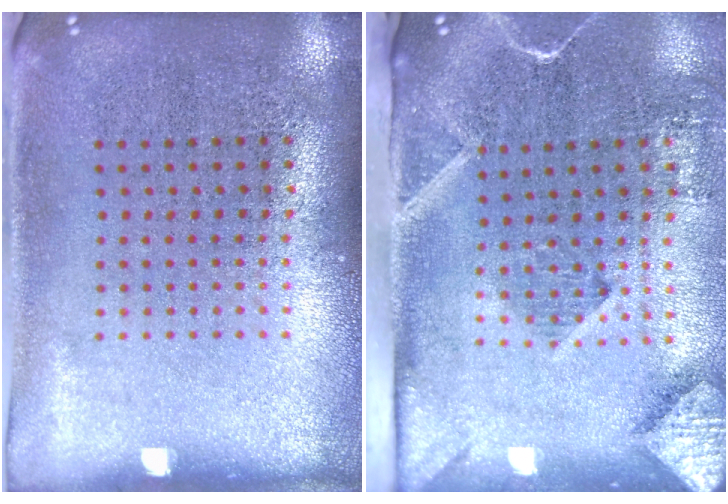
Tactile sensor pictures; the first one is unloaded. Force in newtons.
{"total": 2.8, "press": 2.1, "slide": 1.9}